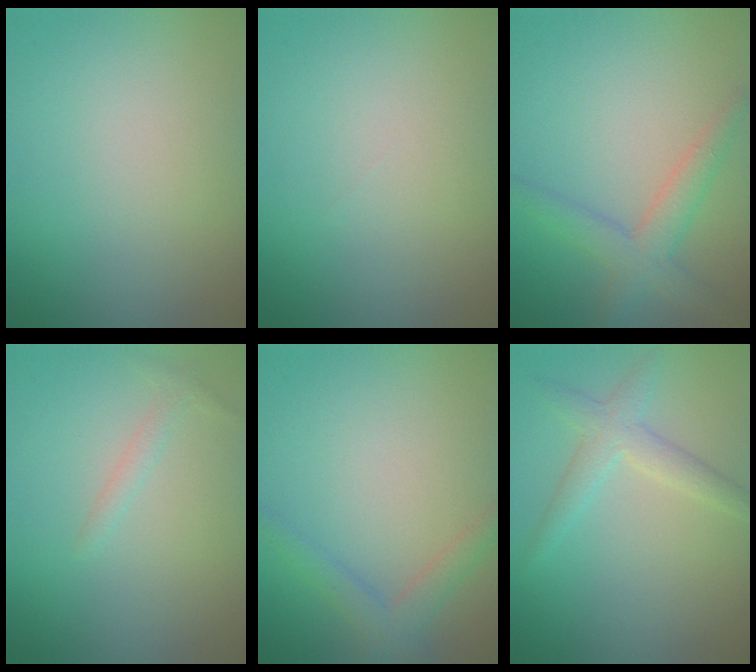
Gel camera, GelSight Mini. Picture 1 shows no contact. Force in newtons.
{"total": 0.0}
{"total": 3.2, "press": 3.2, "slide": 0.2}
{"total": 1.1, "press": 1.1, "slide": 0.1}
{"total": 2.2, "press": 2.2, "slide": 0.1}
{"total": 2.6, "press": 2.6, "slide": 0.1}